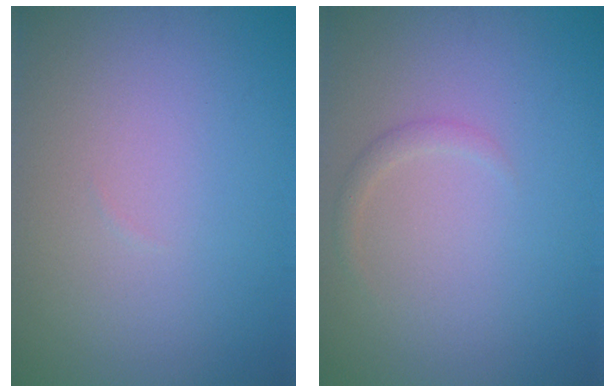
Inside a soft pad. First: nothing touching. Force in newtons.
{"total": 0.9, "press": 0.9, "slide": 0.0}